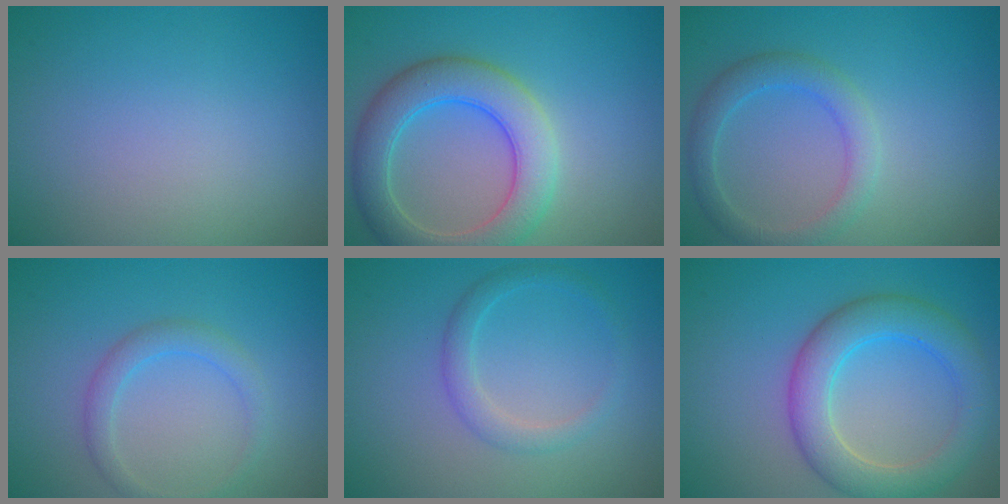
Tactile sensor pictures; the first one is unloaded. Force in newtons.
{"total": 6.1, "press": 6.1, "slide": 0.4}
{"total": 2.9, "press": 2.9, "slide": 0.1}
{"total": 2.0, "press": 2.0, "slide": 0.1}
{"total": 2.0, "press": 2.0, "slide": 0.2}
{"total": 5.4, "press": 5.4, "slide": 0.2}